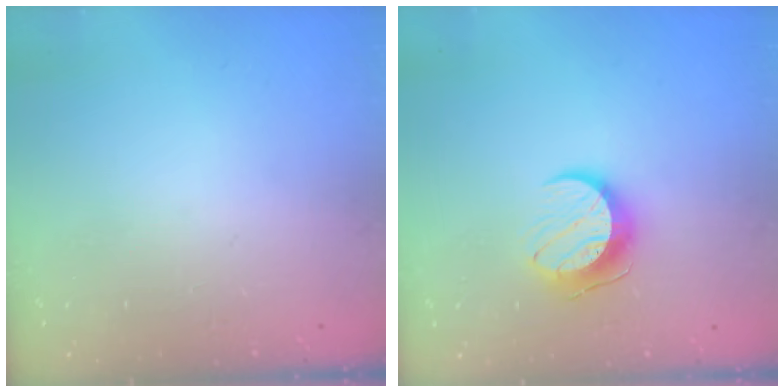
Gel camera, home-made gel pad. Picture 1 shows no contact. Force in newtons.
{"total": 10.0, "press": 10.0, "slide": 0.3}